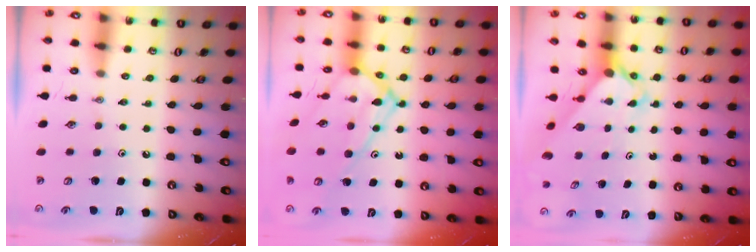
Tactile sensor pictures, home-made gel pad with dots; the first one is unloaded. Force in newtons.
{"total": 14.3, "press": 14.3, "slide": 1.4}
{"total": 2.3, "press": 2.3, "slide": 0.1}